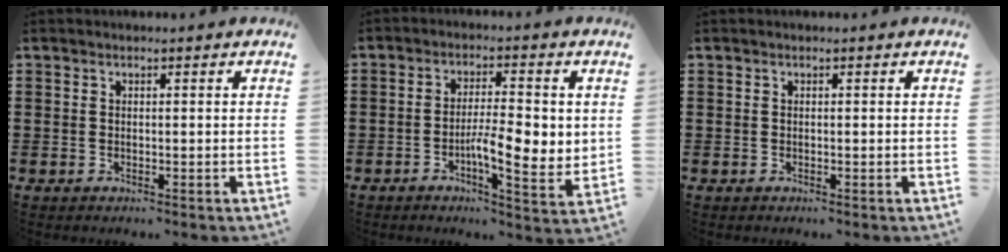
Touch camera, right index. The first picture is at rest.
{"total": 7.3, "force": [-0.9, 2.3, 6.9], "torque": [-0.113, 0.003, -0.018]}
{"total": 0.0}